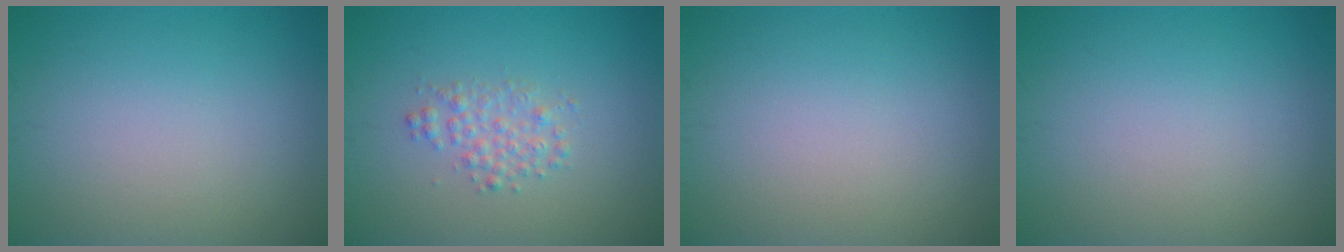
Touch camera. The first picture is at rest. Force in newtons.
{"total": 2.0, "press": 2.0, "slide": 0.0}
{"total": 0.0}
{"total": 0.0}